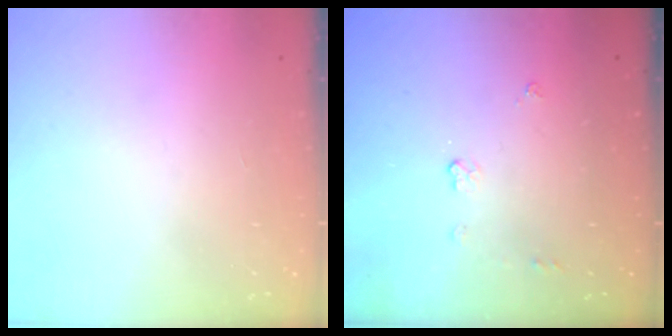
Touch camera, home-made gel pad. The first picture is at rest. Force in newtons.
{"total": 3.8, "press": 3.8, "slide": 0.5}